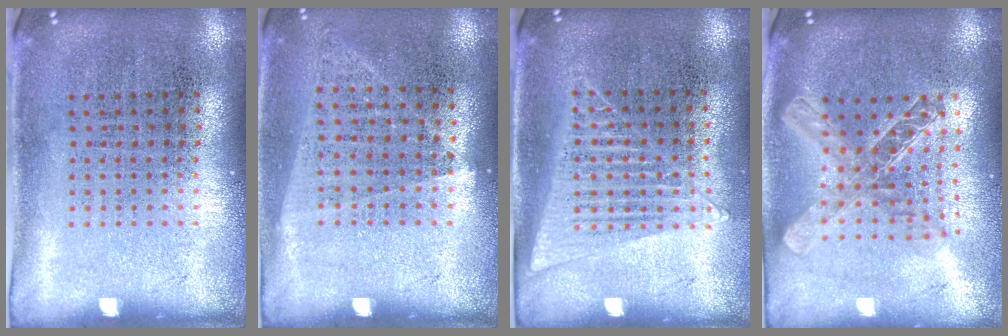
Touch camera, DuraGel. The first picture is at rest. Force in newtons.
{"total": 1.0, "press": 0.9, "slide": 0.5}
{"total": 1.4, "press": 1.3, "slide": 0.5}
{"total": 2.1, "press": 1.7, "slide": 1.2}